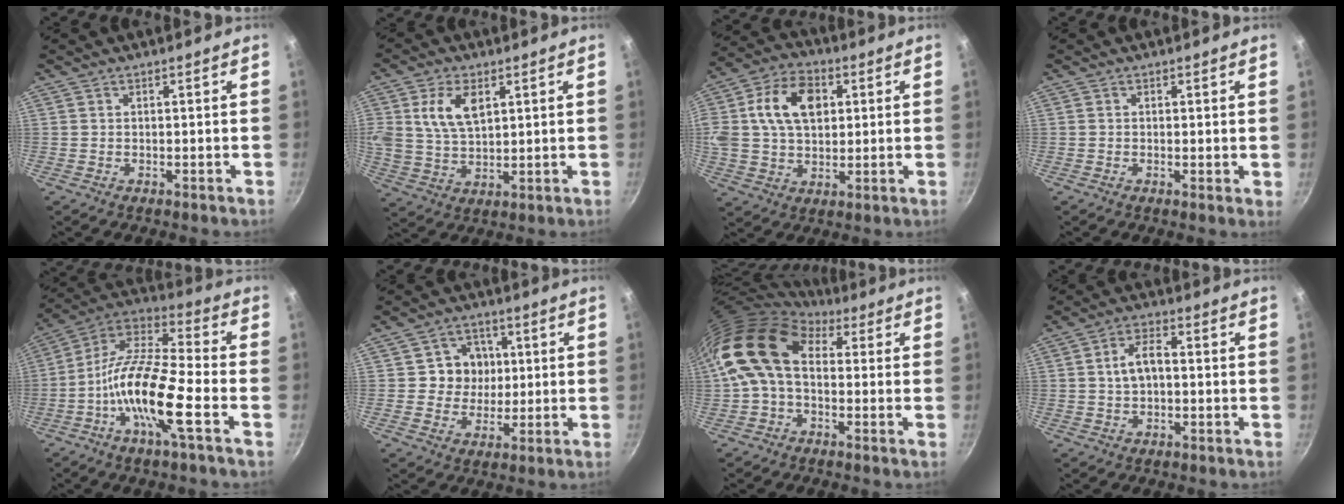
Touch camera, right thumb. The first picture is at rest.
{"total": 9.2, "force": [3.4, 5.5, 6.6], "torque": [-0.118, -0.016, 0.066]}
{"total": 16.5, "force": [3.8, 11.5, 11.1], "torque": [-0.195, 0.019, 0.055]}
{"total": 1.0, "force": [0.4, 0.3, 0.8], "torque": [-0.013, -0.003, 0.002]}
{"total": 16.4, "force": [-5.9, 3.6, 14.9], "torque": [-0.280, 0.043, -0.135]}
{"total": 7.2, "force": [0.9, 6.9, 2.0], "torque": [0.010, 0.002, 0.006]}
{"total": 13.9, "force": [1.4, 9.5, 10.1], "torque": [-0.170, 0.027, 0.002]}
{"total": 5.5, "force": [0.0, 3.2, 4.4], "torque": [-0.074, 0.023, -0.004]}